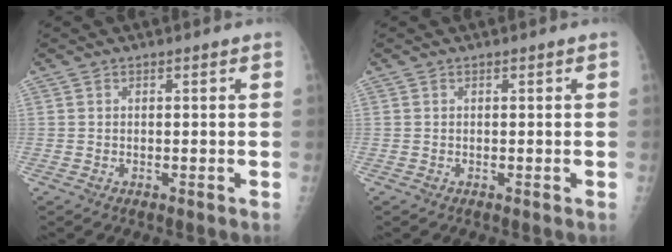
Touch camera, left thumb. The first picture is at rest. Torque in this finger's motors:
{"motor_torque": [0.00, 0.00, 0.01, -0.05, 0.00]}